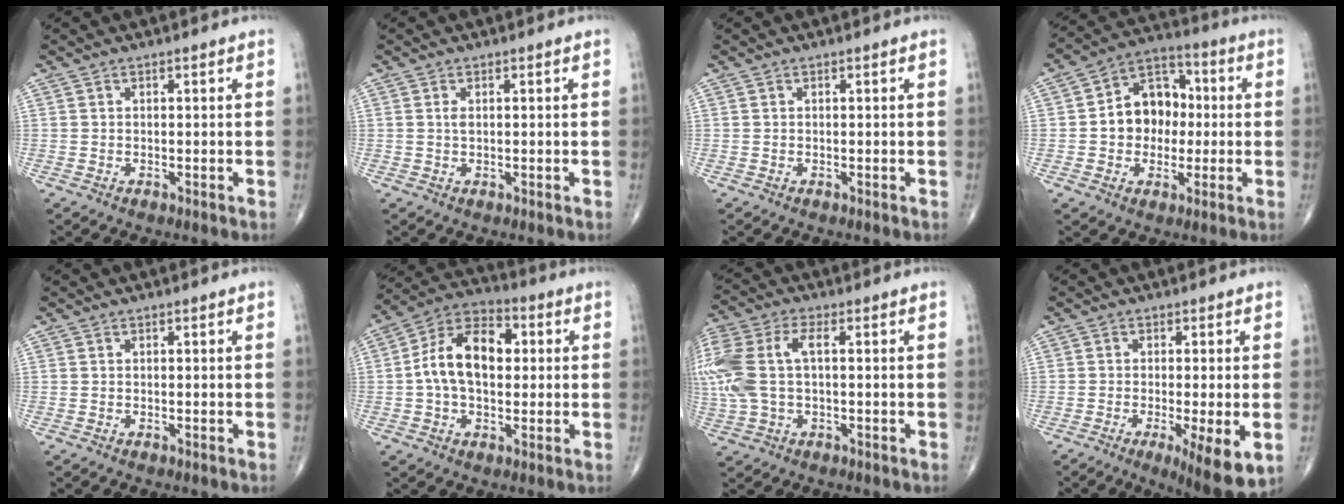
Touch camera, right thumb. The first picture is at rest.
{"total": 0.9, "force": [0.2, 0.4, 0.8], "torque": [-0.015, -0.002, 0.003]}
{"total": 0.0}
{"total": 12.1, "force": [0.0, 9.4, 7.5], "torque": [-0.074, 0.032, -0.009]}
{"total": 0.0}
{"total": 13.7, "force": [1.1, 8.5, 10.7], "torque": [-0.176, 0.031, 0.007]}
{"total": 14.0, "force": [1.2, 7.5, 11.8], "torque": [-0.309, 0.029, 0.026]}
{"total": 9.6, "force": [-3.0, 2.0, 8.9], "torque": [-0.131, -0.023, -0.043]}